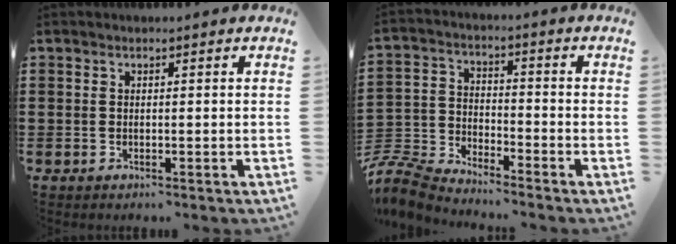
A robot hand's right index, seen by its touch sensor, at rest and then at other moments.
{"total": 6.5, "force": [-6.3, 0.8, 1.1], "torque": [-0.047, -0.005, -0.133]}